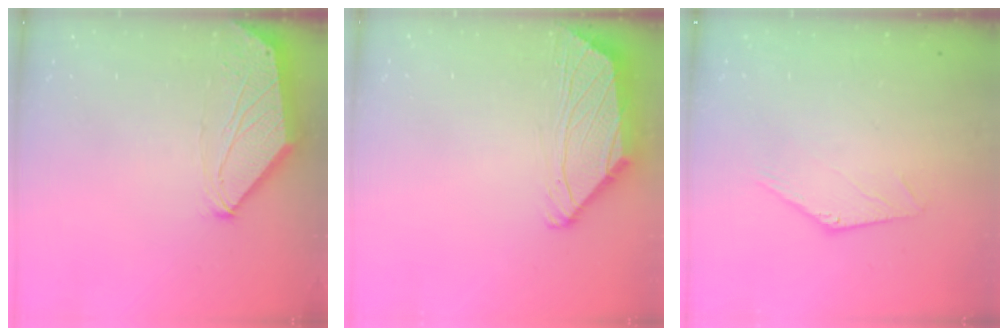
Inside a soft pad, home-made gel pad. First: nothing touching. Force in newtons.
{"total": 1.6, "press": 1.5, "slide": 0.6}
{"total": 0.0}